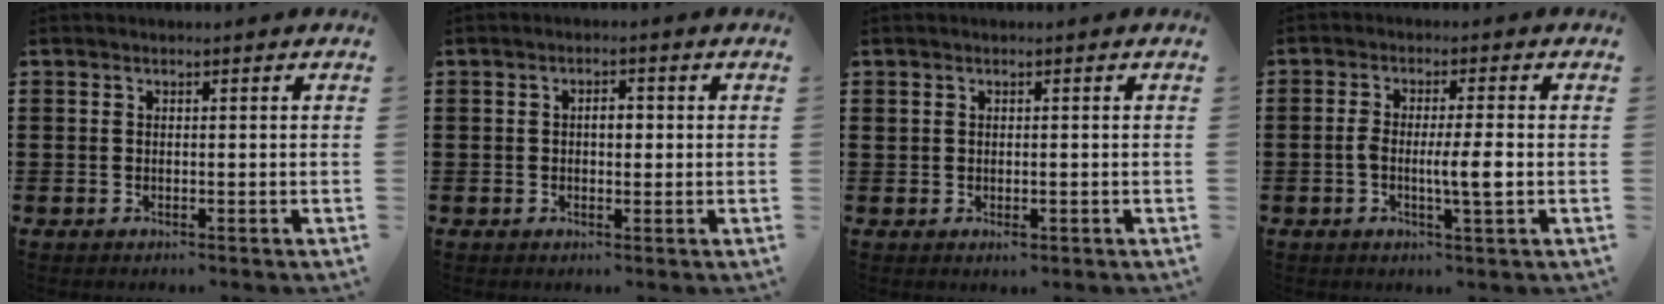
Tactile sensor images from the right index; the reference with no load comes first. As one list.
[{"total": 2.3, "force": [0.0, 1.1, 2.1], "torque": [-0.031, 0.002, -0.004]}, {"total": 1.0, "force": [0.0, 0.6, 0.8], "torque": [-0.015, 0.001, 0.000]}, {"total": 5.2, "force": [-0.8, 0.6, 5.1], "torque": [-0.098, -0.003, -0.022]}]